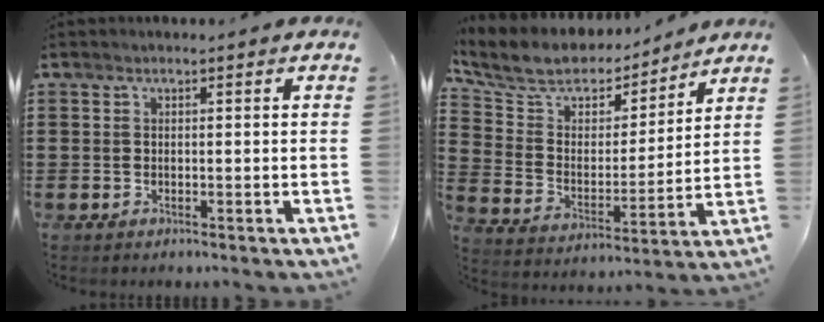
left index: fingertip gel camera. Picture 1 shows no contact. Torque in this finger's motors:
{"motor_torque": [0.22, 0.78, 0.10, 0.07]}